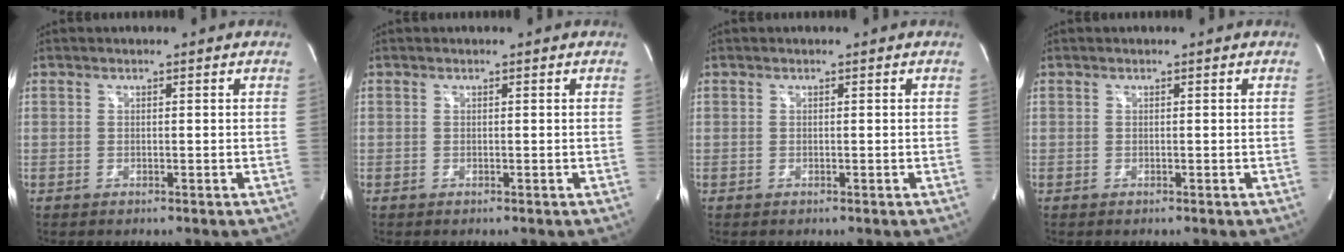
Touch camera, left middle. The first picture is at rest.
{"total": 0.0}
{"total": 0.0}
{"total": 0.0}